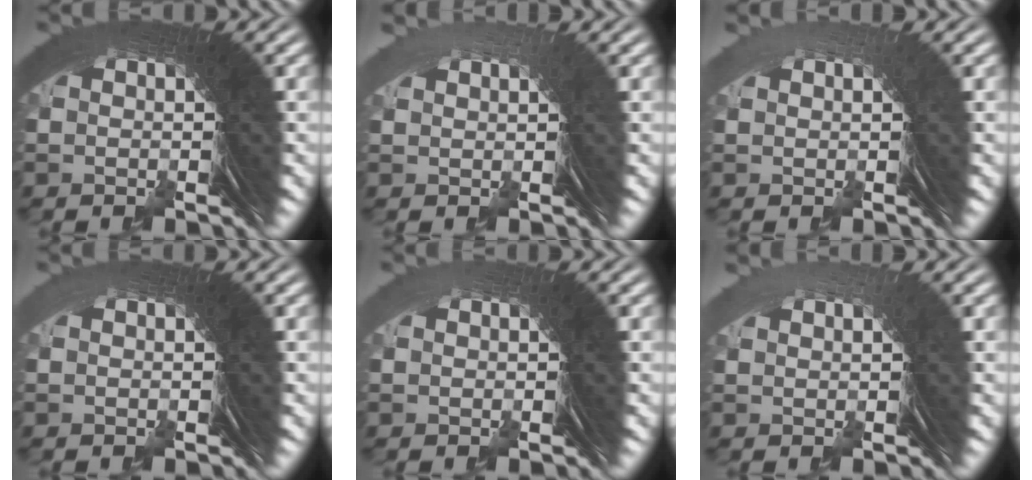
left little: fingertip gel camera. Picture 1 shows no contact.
{"total": 1.4, "force": [0.6, -0.9, -0.8], "torque": [0.028, 0.006, 0.012]}
{"total": 1.3, "force": [-0.1, -0.9, -1.0], "torque": [0.028, 0.007, -0.001]}
{"total": 1.0, "force": [-0.4, -0.6, -0.7], "torque": [0.017, 0.001, -0.004]}
{"total": 1.5, "force": [-0.5, -0.8, -1.2], "torque": [0.028, 0.002, -0.005]}
{"total": 1.3, "force": [0.2, -0.9, -0.9], "torque": [0.029, 0.008, 0.004]}